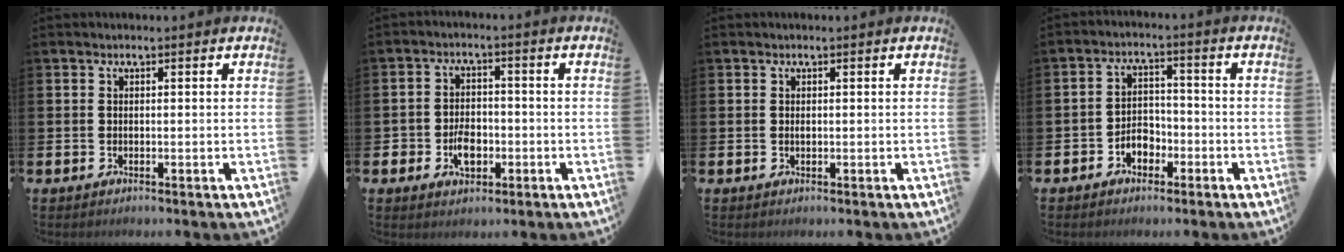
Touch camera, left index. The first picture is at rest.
{"total": 4.3, "force": [-1.5, 3.0, 2.7], "torque": [-0.042, 0.004, -0.030]}
{"total": 0.0}
{"total": 3.4, "force": [-2.1, 2.3, 1.4], "torque": [-0.038, 0.009, -0.044]}